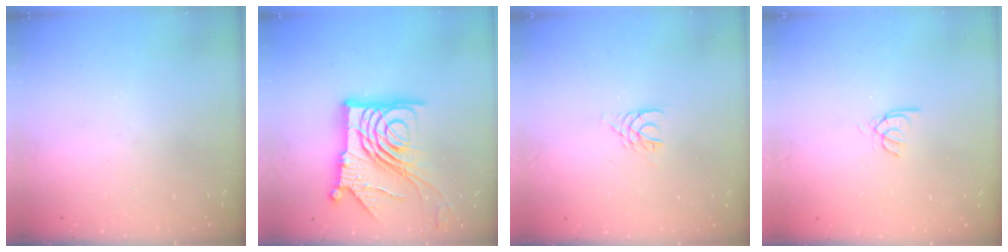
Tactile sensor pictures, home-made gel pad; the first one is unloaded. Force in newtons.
{"total": 20.3, "press": 20.2, "slide": 2.3}
{"total": 3.5, "press": 3.5, "slide": 0.5}
{"total": 2.6, "press": 2.6, "slide": 0.2}